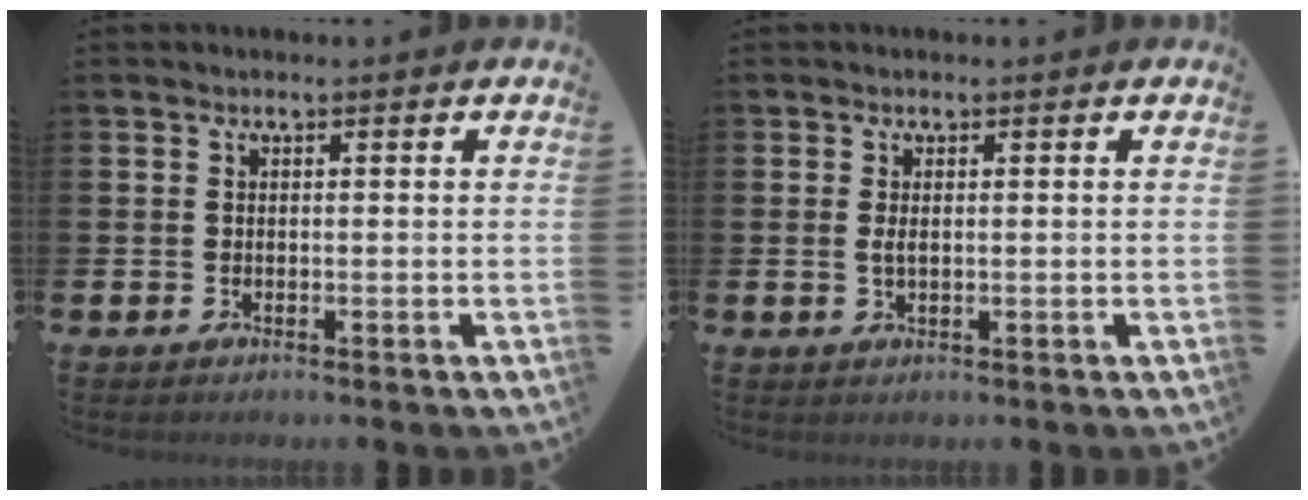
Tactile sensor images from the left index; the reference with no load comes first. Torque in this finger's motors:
{"motor_torque": [0.41, 0.05, 0.03, 0.04]}